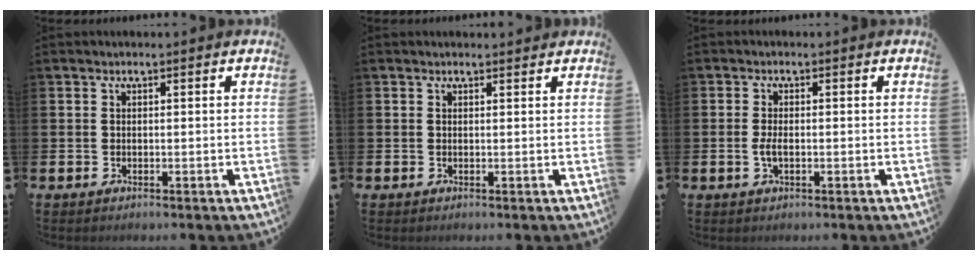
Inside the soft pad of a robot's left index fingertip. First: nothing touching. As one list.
[{"total": 0.5, "force": [0.5, 0.0, 0.1], "torque": [0.007, -0.003, 0.007]}, {"total": 2.0, "force": [-0.3, 0.8, 1.8], "torque": [-0.029, -0.001, -0.007]}]